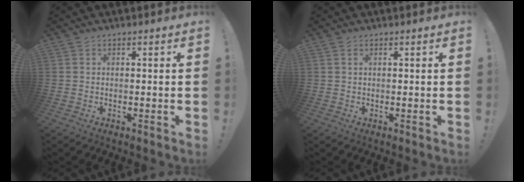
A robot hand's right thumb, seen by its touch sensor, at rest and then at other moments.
{"total": 0.9, "force": [0.5, 0.4, 0.6], "torque": [-0.021, 0.006, 0.011]}